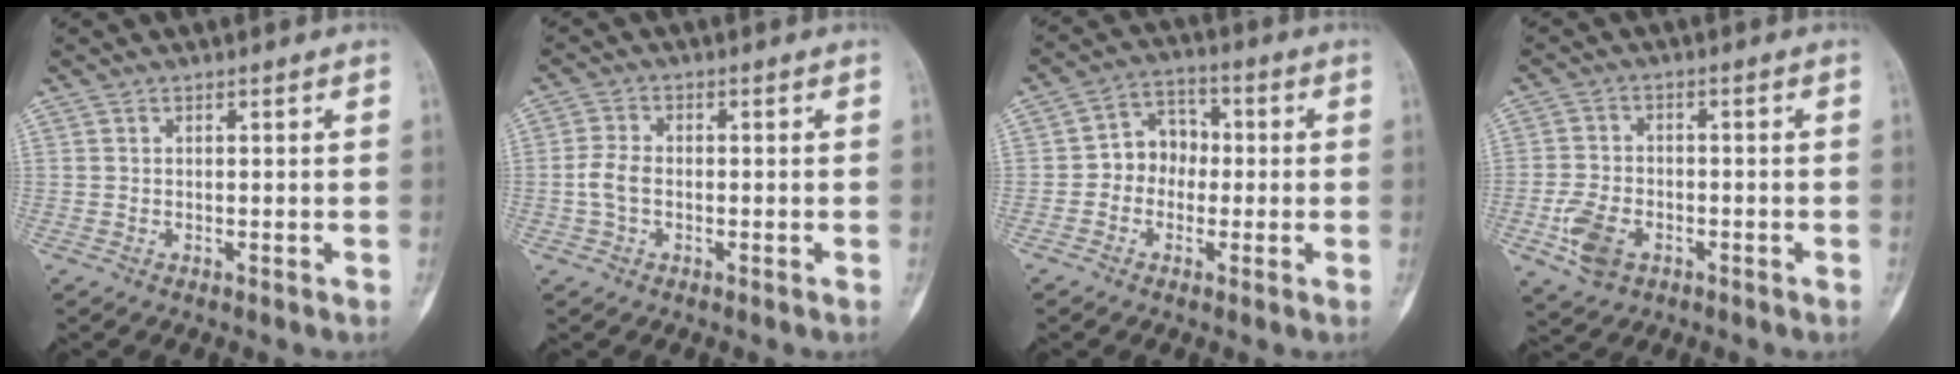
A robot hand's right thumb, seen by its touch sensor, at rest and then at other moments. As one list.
[{"total": 3.8, "force": [-0.7, 2.5, 2.7], "torque": [-0.059, 0.012, -0.018]}, {"total": 7.1, "force": [-0.8, 5.9, 3.8], "torque": [-0.026, 0.028, -0.030]}, {"total": 7.3, "force": [-3.0, 4.8, 4.6], "torque": [-0.087, 0.010, -0.052]}]